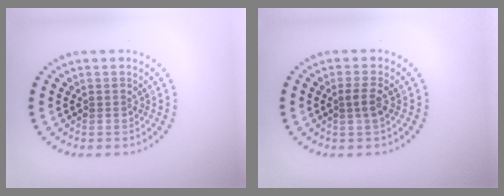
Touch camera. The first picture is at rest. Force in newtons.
{"total": 1.3, "press": 1.1, "slide": 0.7}